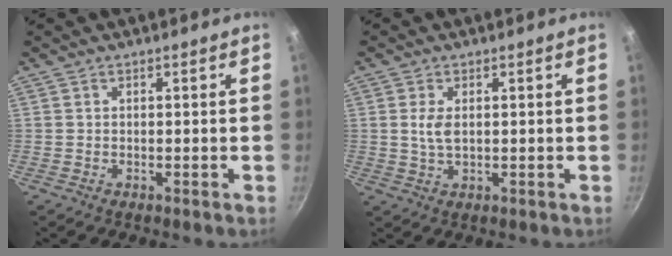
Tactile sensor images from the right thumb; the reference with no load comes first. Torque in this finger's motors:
{"motor_torque": [-0.39, 0.59, 0.09, 0.55, 0.02]}